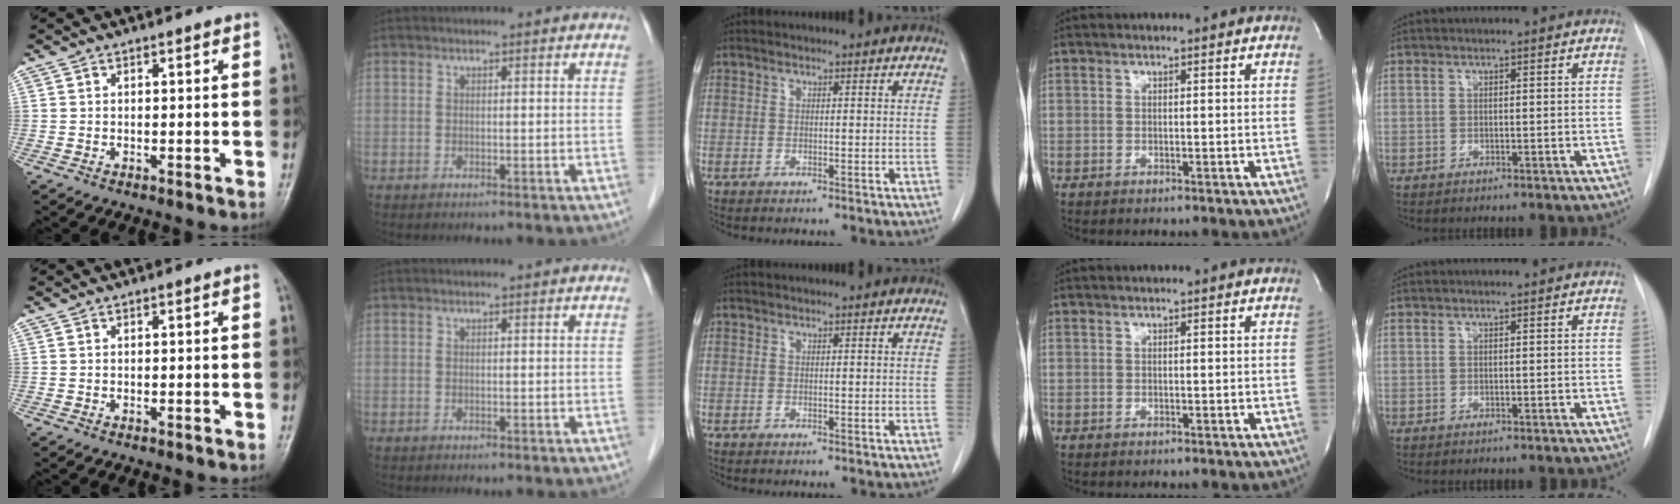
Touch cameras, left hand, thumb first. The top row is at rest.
{}